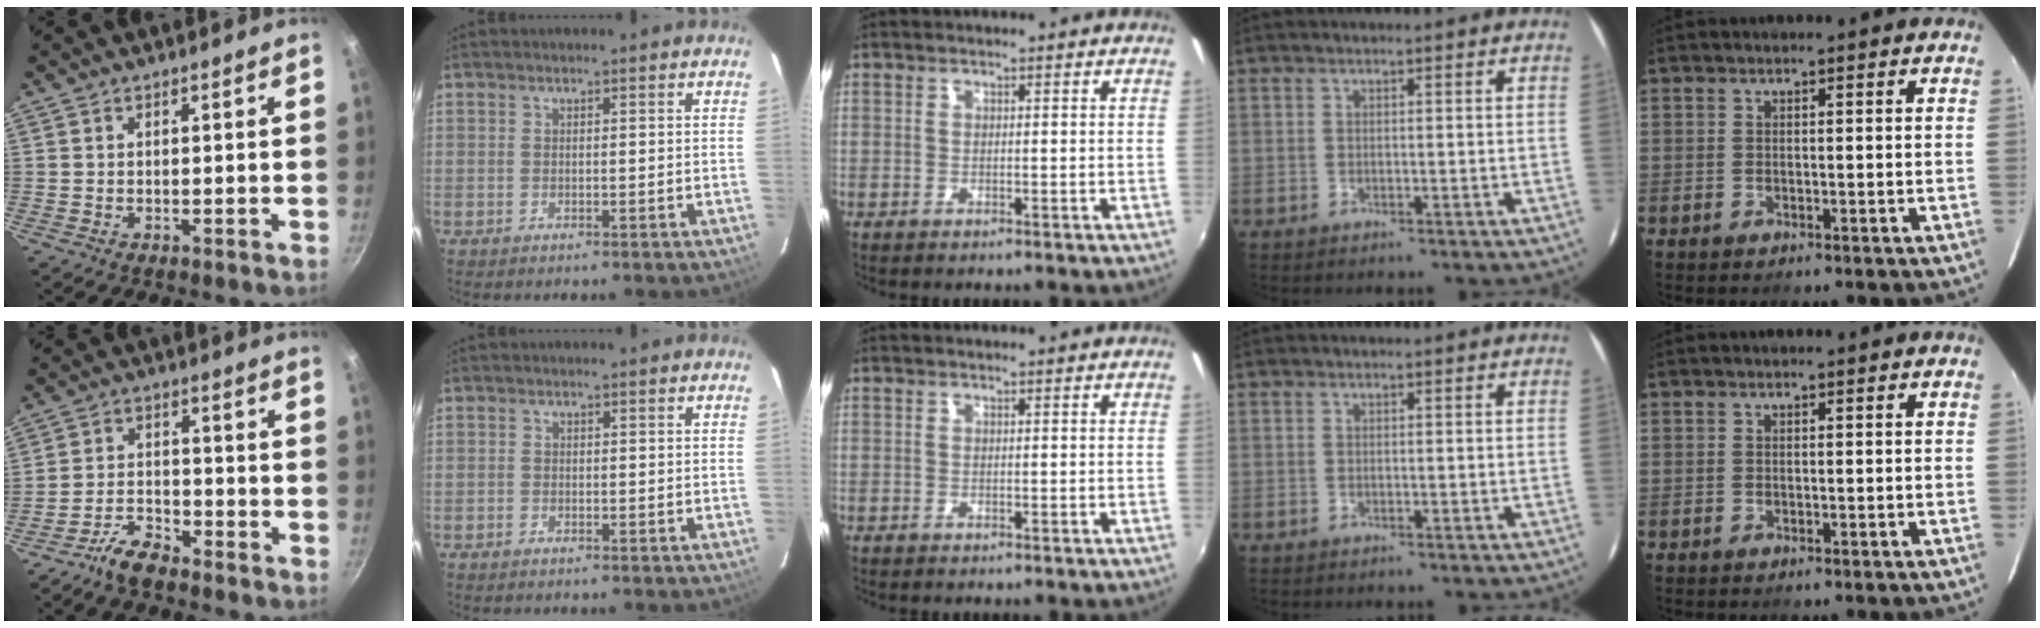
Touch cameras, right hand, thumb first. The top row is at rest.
{"thumb": {"total": 5.9, "force": [-4.8, 1.9, 2.7], "torque": [-0.051, 0.038, -0.097]}, "index": {"total": 0.8, "force": [-0.7, 0.3, 0.0], "torque": [-0.003, 0.001, -0.015]}}